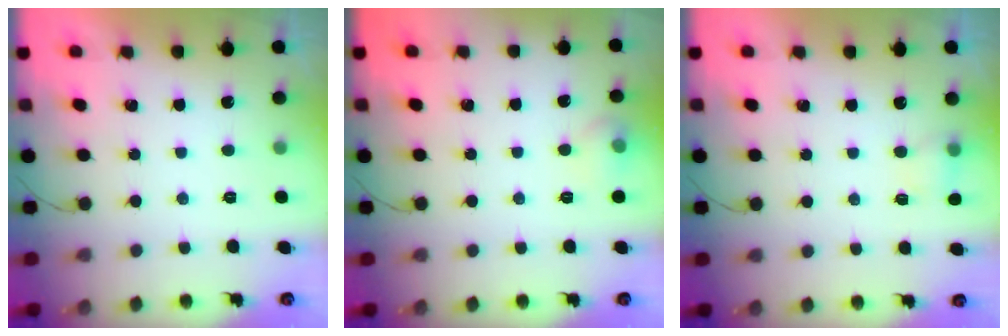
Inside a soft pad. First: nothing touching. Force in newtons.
{"total": 7.0, "press": 6.8, "slide": 1.9}
{"total": 4.8, "press": 4.5, "slide": 1.4}